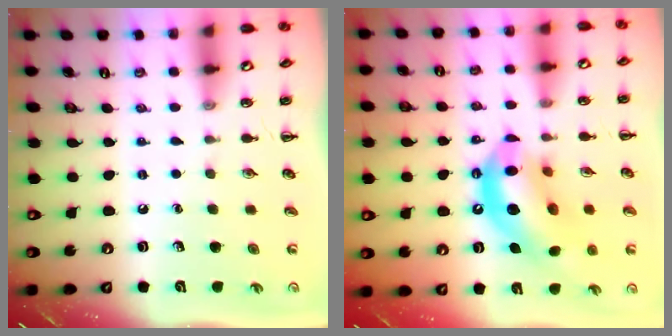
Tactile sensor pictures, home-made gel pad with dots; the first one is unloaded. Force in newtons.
{"total": 15.8, "press": 15.2, "slide": 4.0}